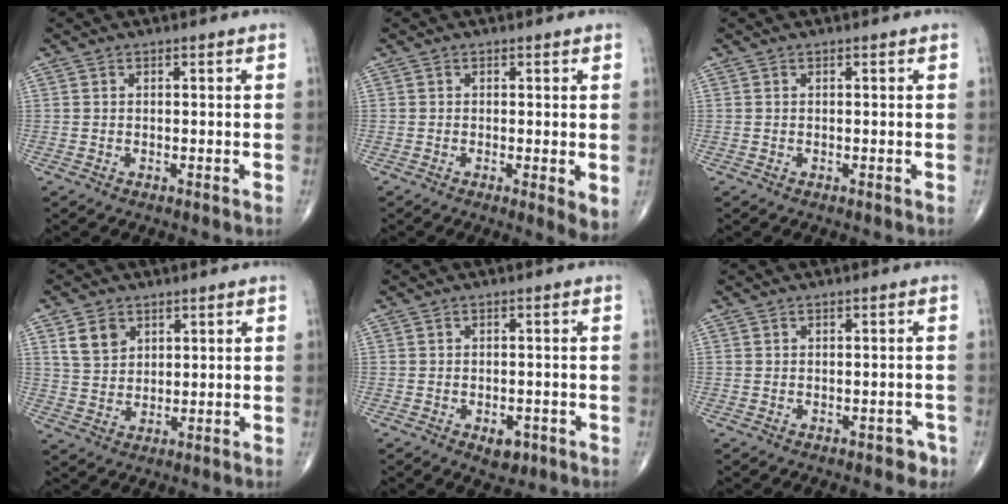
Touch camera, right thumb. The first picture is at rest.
{"total": 3.3, "force": [-0.4, 0.8, 3.2], "torque": [-0.049, -0.012, -0.011]}
{"total": 0.0}
{"total": 5.6, "force": [2.8, 4.1, 2.7], "torque": [-0.034, -0.013, 0.058]}
{"total": 3.0, "force": [-1.4, 1.9, 1.9], "torque": [-0.013, 0.006, -0.013]}
{"total": 2.2, "force": [-1.3, 1.4, 1.1], "torque": [0.003, 0.010, -0.013]}